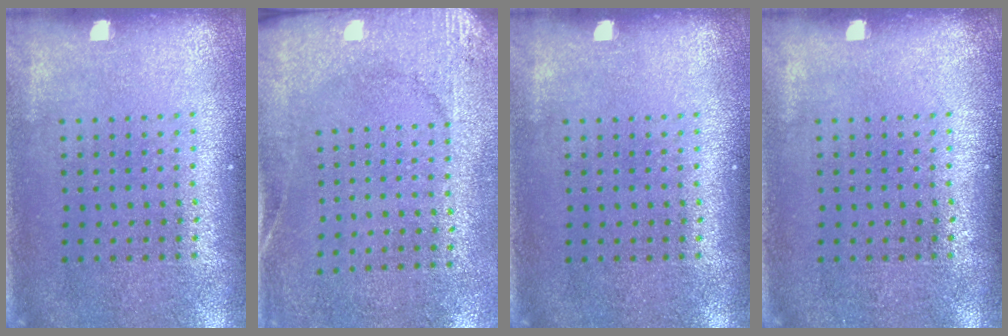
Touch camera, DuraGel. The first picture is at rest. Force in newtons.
{"total": 2.6, "press": 2.0, "slide": 1.6}
{"total": 0.0}
{"total": 0.0}